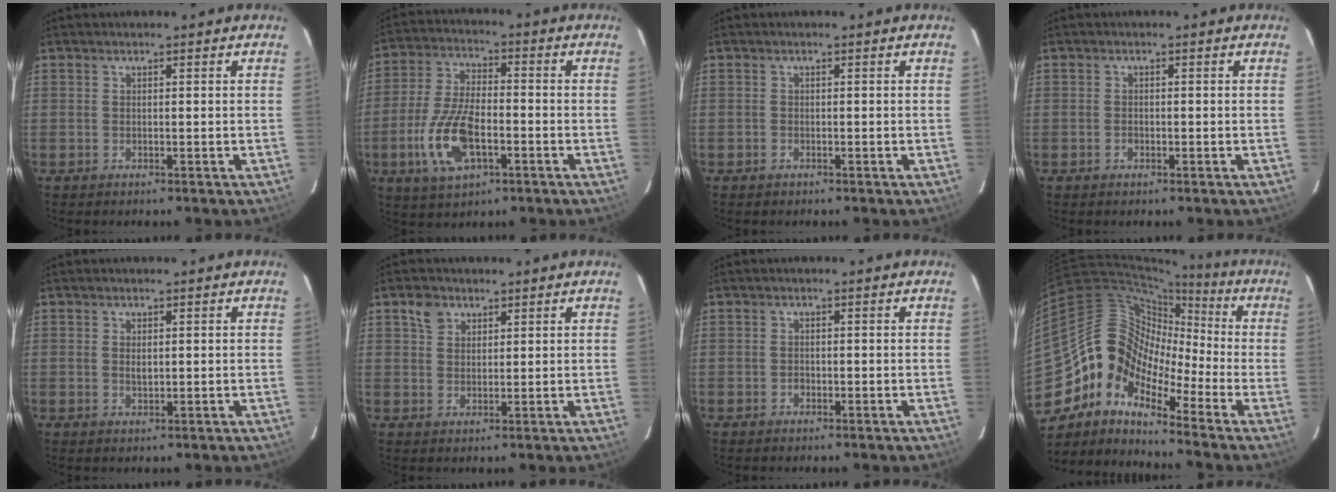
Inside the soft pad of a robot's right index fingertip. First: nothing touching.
{"total": 12.9, "force": [-4.4, 5.8, 10.6], "torque": [-0.229, -0.003, -0.078]}
{"total": 0.7, "force": [-0.5, 0.4, 0.0], "torque": [-0.002, 0.001, -0.010]}
{"total": 1.0, "force": [-0.5, 0.8, 0.5], "torque": [-0.008, 0.002, -0.009]}
{"total": 1.6, "force": [0.2, 1.0, 1.3], "torque": [-0.022, 0.001, 0.005]}
{"total": 3.7, "force": [2.1, 2.8, 1.3], "torque": [-0.020, 0.013, 0.041]}
{"total": 1.0, "force": [-0.5, 0.8, 0.3], "torque": [-0.005, 0.001, -0.006]}
{"total": 10.8, "force": [-6.5, 7.4, 4.4], "torque": [-0.078, 0.028, -0.158]}